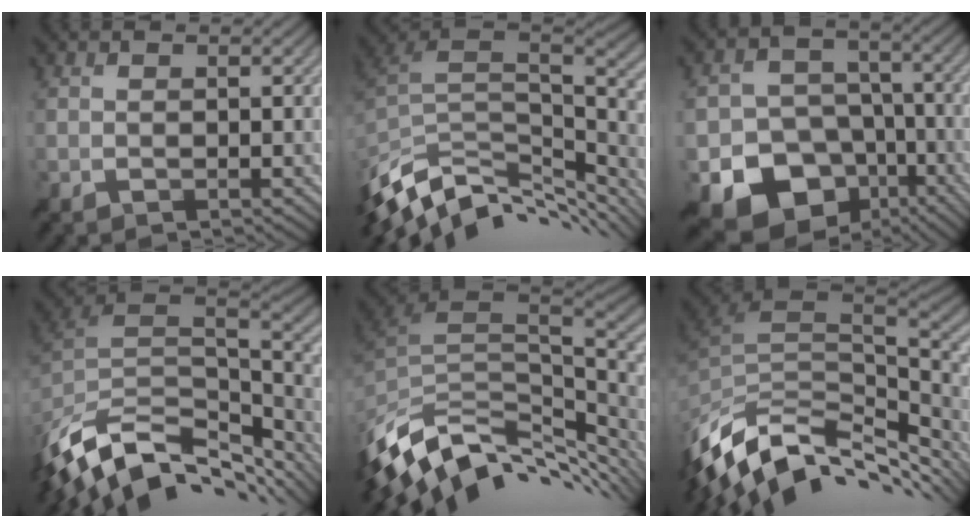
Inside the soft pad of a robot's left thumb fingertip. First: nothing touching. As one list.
[{"total": 11.4, "force": [-5.9, 5.5, 8.1], "torque": [-0.197, -0.006, -0.097]}, {"total": 14.1, "force": [-6.7, 11.1, 5.6], "torque": [-0.115, -0.045, -0.105]}, {"total": 13.9, "force": [-7.6, 6.9, 9.3], "torque": [-0.229, -0.016, -0.126]}, {"total": 12.9, "force": [-4.5, 6.8, 9.9], "torque": [-0.224, -0.012, -0.075]}, {"total": 13.5, "force": [-6.2, 7.0, 9.8], "torque": [-0.225, -0.015, -0.104]}]